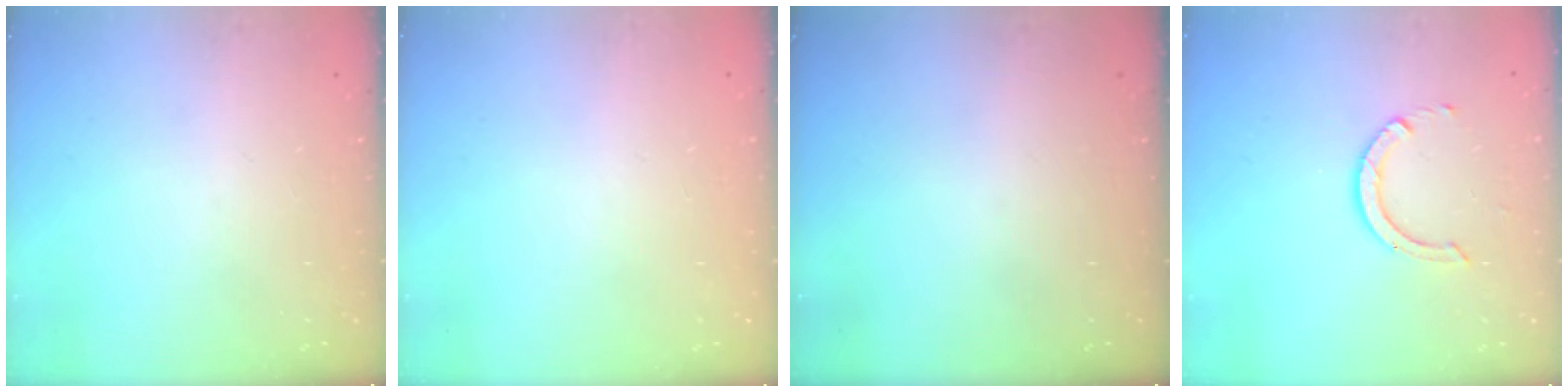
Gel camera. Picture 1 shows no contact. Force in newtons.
{"total": 2.6, "press": 2.6, "slide": 0.2}
{"total": 0.0}
{"total": 6.3, "press": 6.3, "slide": 0.4}